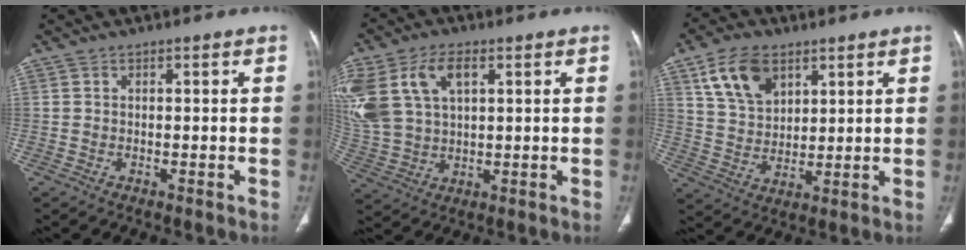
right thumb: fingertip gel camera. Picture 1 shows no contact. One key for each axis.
{"total": 16.2, "fx": 6.0, "fy": 9.9, "fz": 11.2, "tx": -0.261, "ty": 0.005, "tz": 0.124}
{"total": 10.8, "fx": 5.7, "fy": 6.8, "fz": 6.2, "tx": -0.092, "ty": -0.022, "tz": 0.112}